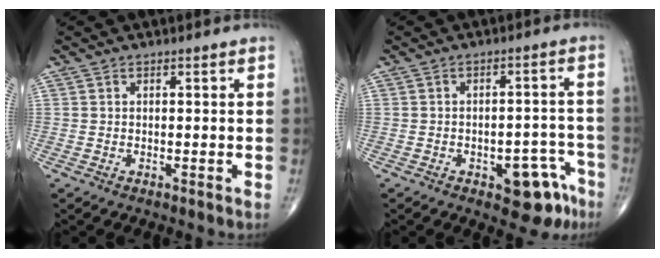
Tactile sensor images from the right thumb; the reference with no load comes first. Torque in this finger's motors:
{"motor_torque": [1.48, 1.32, 0.36, -0.65, 0.03]}